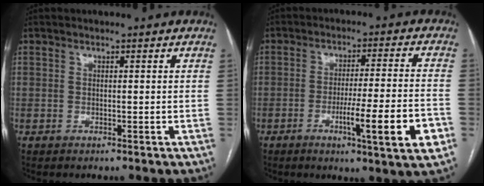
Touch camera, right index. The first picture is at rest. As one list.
[{"total": 13.3, "force": [-5.1, -0.8, 12.3], "torque": [-0.211, -0.018, -0.085]}]